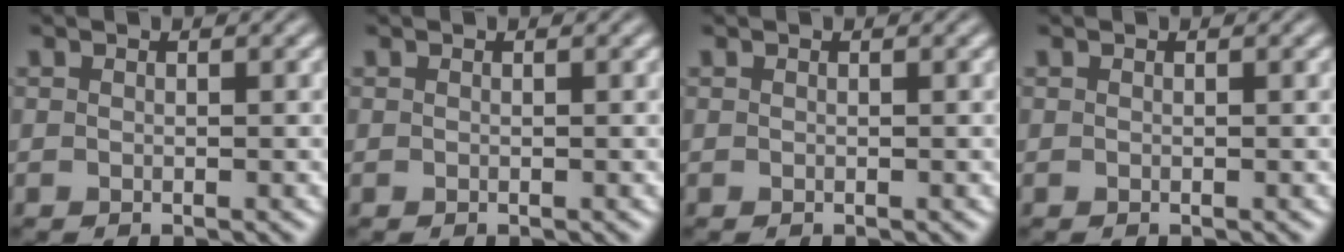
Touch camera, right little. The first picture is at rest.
{"total": 0.0}
{"total": 0.0}
{"total": 0.0}